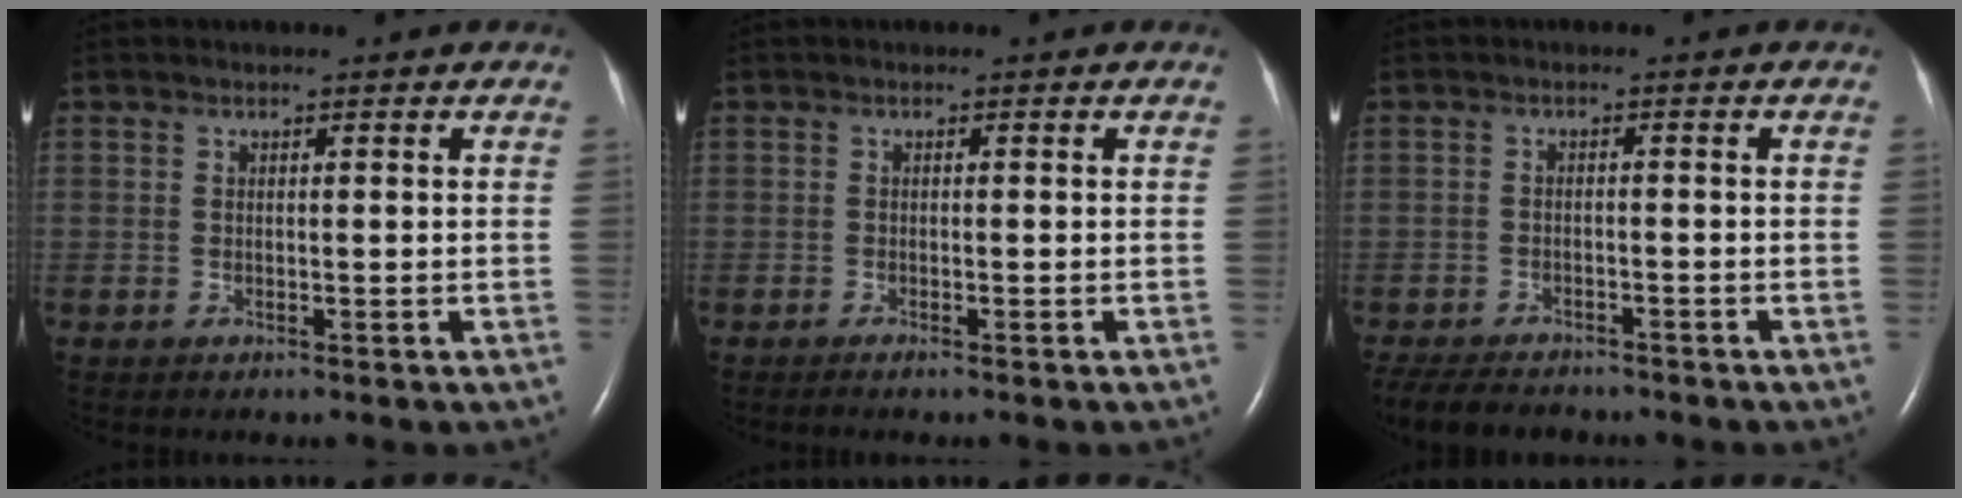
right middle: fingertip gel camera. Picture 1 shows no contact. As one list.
[{"total": 1.0, "force": [-0.8, 0.0, 0.6], "torque": [-0.013, -0.001, -0.011]}, {"total": 8.9, "force": [-7.7, 3.0, 3.3], "torque": [-0.063, -0.011, -0.114]}]